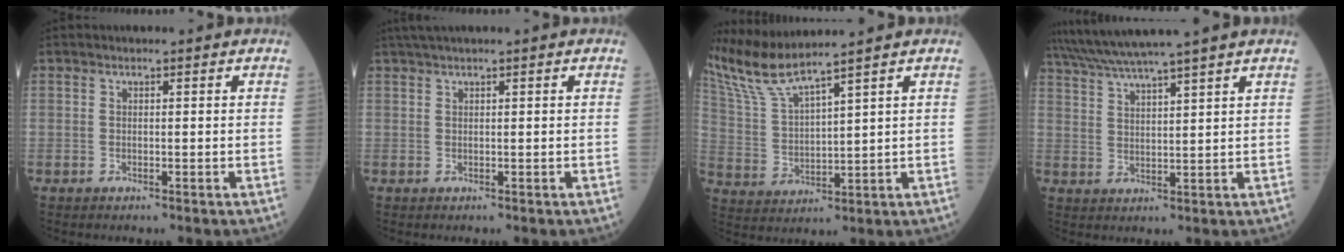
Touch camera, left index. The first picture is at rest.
{"total": 1.9, "force": [1.4, -0.3, 1.3], "torque": [-0.030, 0.017, 0.032]}
{"total": 7.8, "force": [7.1, -1.7, 2.8], "torque": [-0.079, -0.002, 0.156]}
{"total": 10.3, "force": [8.9, -1.9, 4.9], "torque": [-0.089, 0.019, 0.148]}